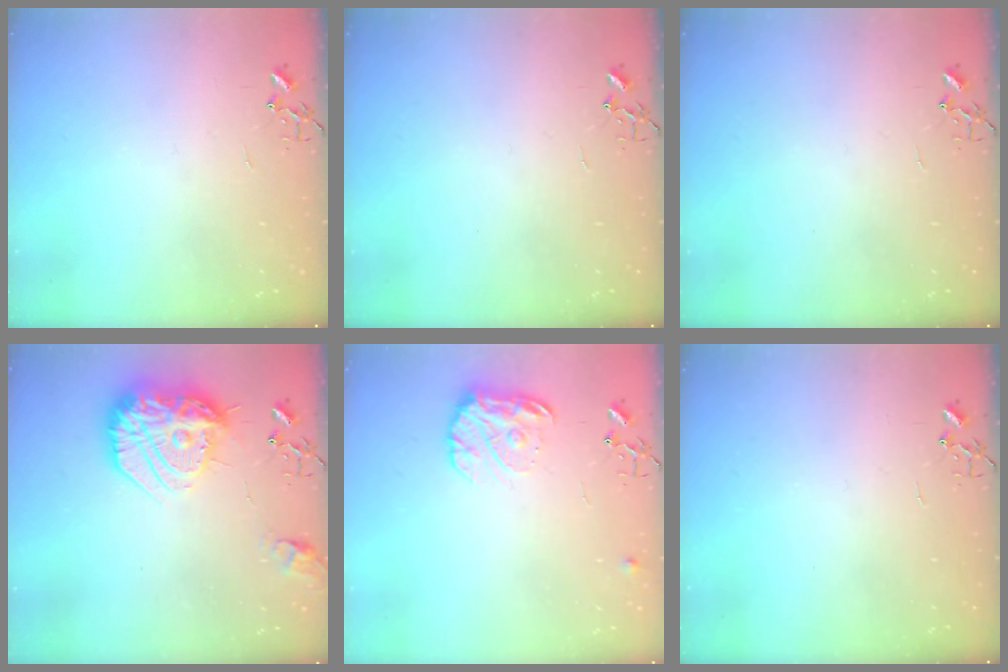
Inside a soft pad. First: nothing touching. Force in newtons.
{"total": 0.0}
{"total": 0.0}
{"total": 20.7, "press": 20.6, "slide": 1.5}
{"total": 12.7, "press": 12.6, "slide": 0.7}
{"total": 0.0}